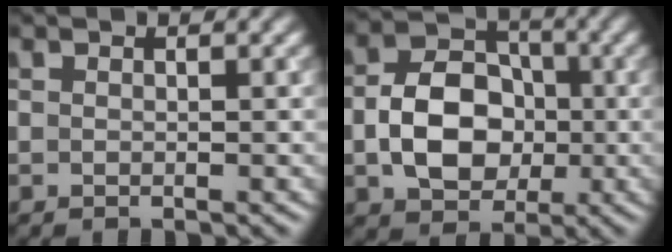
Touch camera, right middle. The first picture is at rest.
{"total": 7.1, "force": [-1.1, 5.3, 4.6], "torque": [-0.082, 0.001, -0.021]}